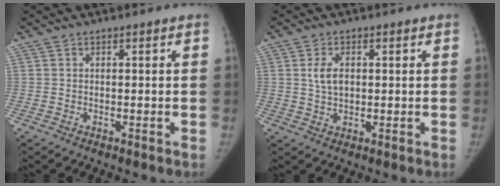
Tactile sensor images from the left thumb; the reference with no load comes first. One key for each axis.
{"total": 4.0, "fx": 0.8, "fy": 2.6, "fz": 3.0, "tx": -0.048, "ty": -0.001, "tz": 0.016}